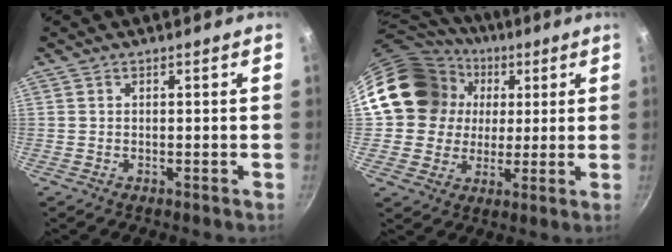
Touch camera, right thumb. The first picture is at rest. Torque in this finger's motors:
{"motor_torque": [-0.65, 1.30, 0.59, -0.50, 0.25]}